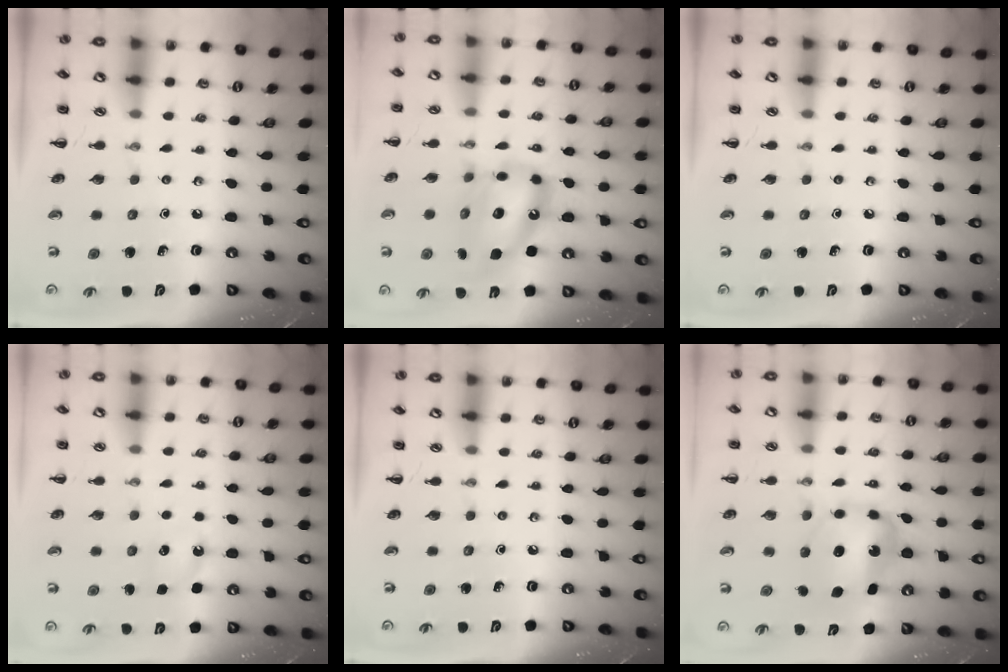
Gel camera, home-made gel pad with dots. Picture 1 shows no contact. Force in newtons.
{"total": 14.1, "press": 13.6, "slide": 3.6}
{"total": 0.0}
{"total": 4.0, "press": 3.7, "slide": 1.5}
{"total": 0.0}
{"total": 6.1, "press": 6.0, "slide": 1.0}